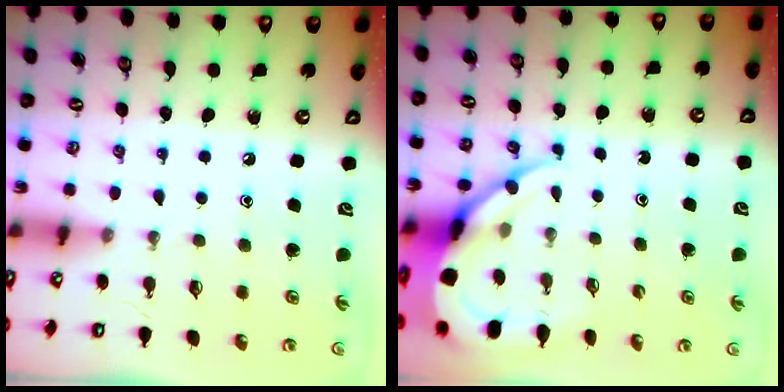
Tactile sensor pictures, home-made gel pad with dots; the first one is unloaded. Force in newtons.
{"total": 10.5, "press": 10.4, "slide": 1.1}